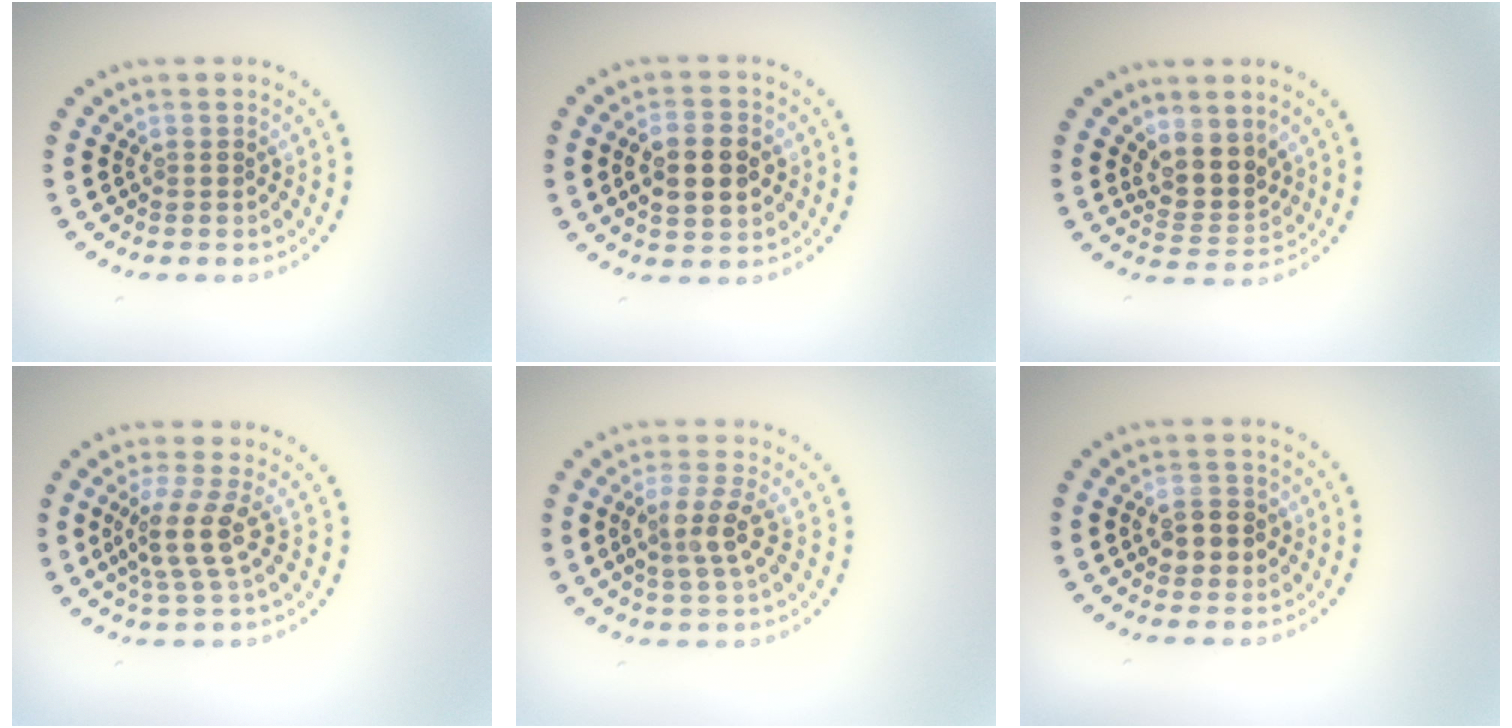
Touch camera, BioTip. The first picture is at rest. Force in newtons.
{"total": 4.3, "press": 4.3, "slide": 0.3}
{"total": 3.3, "press": 2.7, "slide": 1.9}
{"total": 3.5, "press": 2.7, "slide": 2.2}
{"total": 3.2, "press": 2.8, "slide": 1.5}
{"total": 2.5, "press": 2.5, "slide": 0.2}